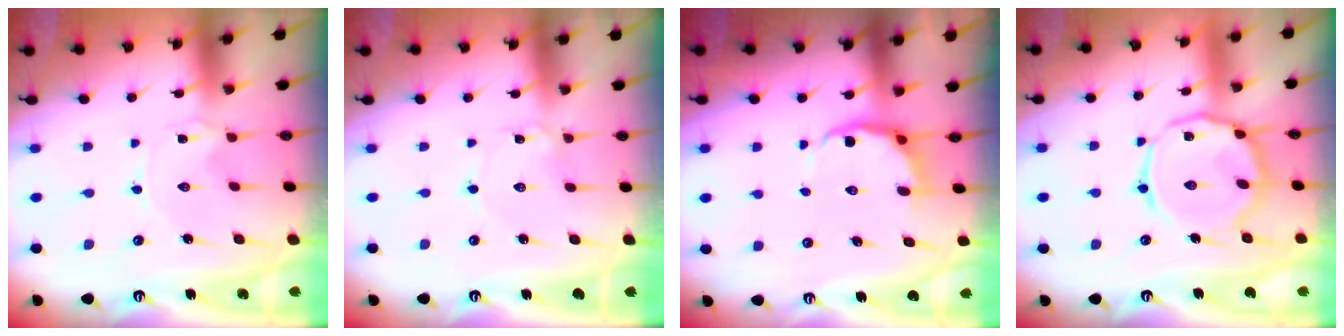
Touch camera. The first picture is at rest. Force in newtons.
{"total": 1.6, "press": 1.6, "slide": 0.1}
{"total": 6.8, "press": 6.3, "slide": 2.6}
{"total": 15.2, "press": 15.2, "slide": 1.1}